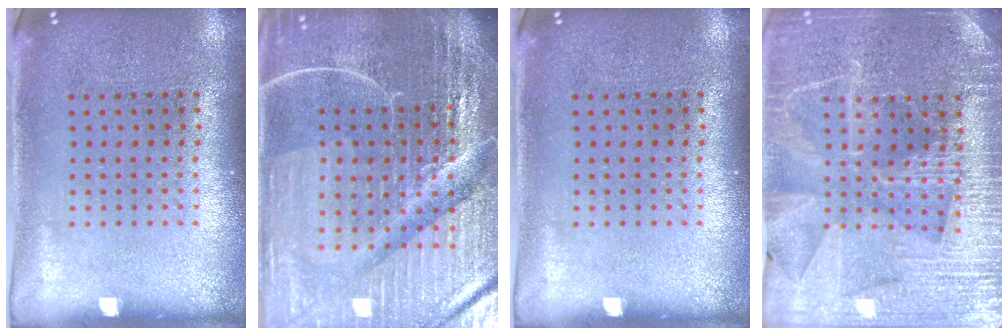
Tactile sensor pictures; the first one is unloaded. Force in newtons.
{"total": 7.1, "press": 6.2, "slide": 3.4}
{"total": 0.0}
{"total": 4.1, "press": 3.9, "slide": 1.4}